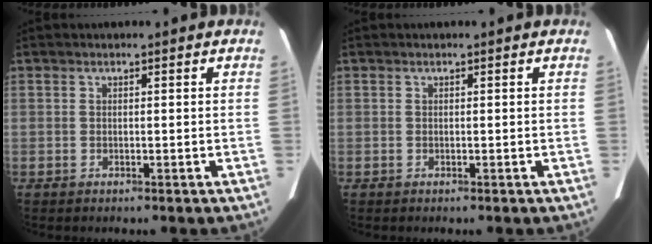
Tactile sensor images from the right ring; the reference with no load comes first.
{"total": 0.0}